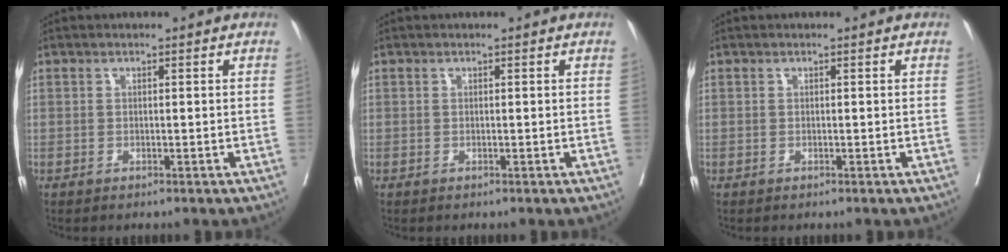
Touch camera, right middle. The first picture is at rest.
{"total": 0.0}
{"total": 0.0}